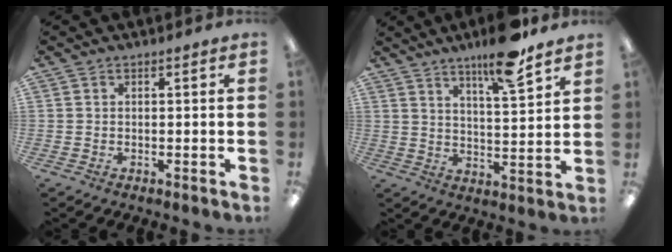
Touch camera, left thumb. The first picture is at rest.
{"total": 11.1, "force": [8.6, 1.6, 6.9], "torque": [-0.107, -0.055, 0.142]}